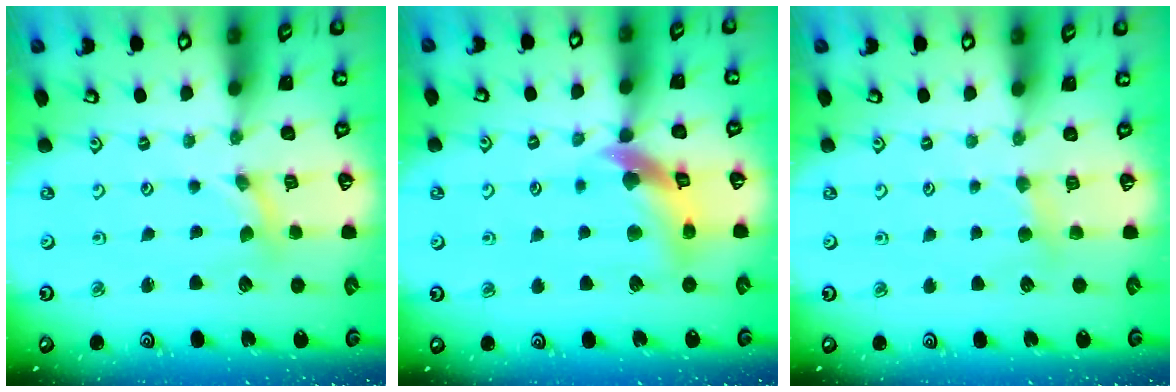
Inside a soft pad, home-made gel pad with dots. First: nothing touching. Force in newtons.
{"total": 10.9, "press": 10.7, "slide": 1.7}
{"total": 3.5, "press": 3.4, "slide": 0.6}